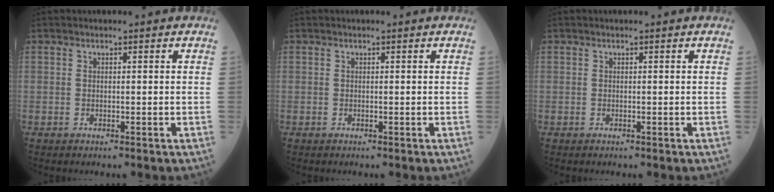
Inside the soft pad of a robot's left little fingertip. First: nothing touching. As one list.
[{"total": 0.0}, {"total": 0.0}]